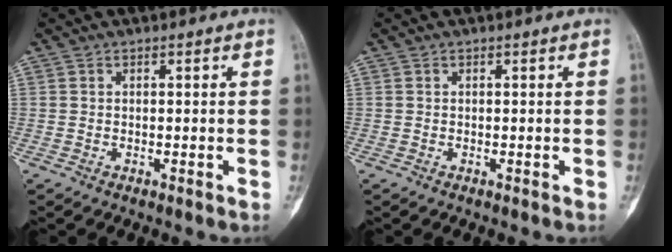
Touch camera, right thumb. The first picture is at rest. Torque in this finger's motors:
{"motor_torque": [0.22, 0.14, -0.02, -0.05, 0.01]}